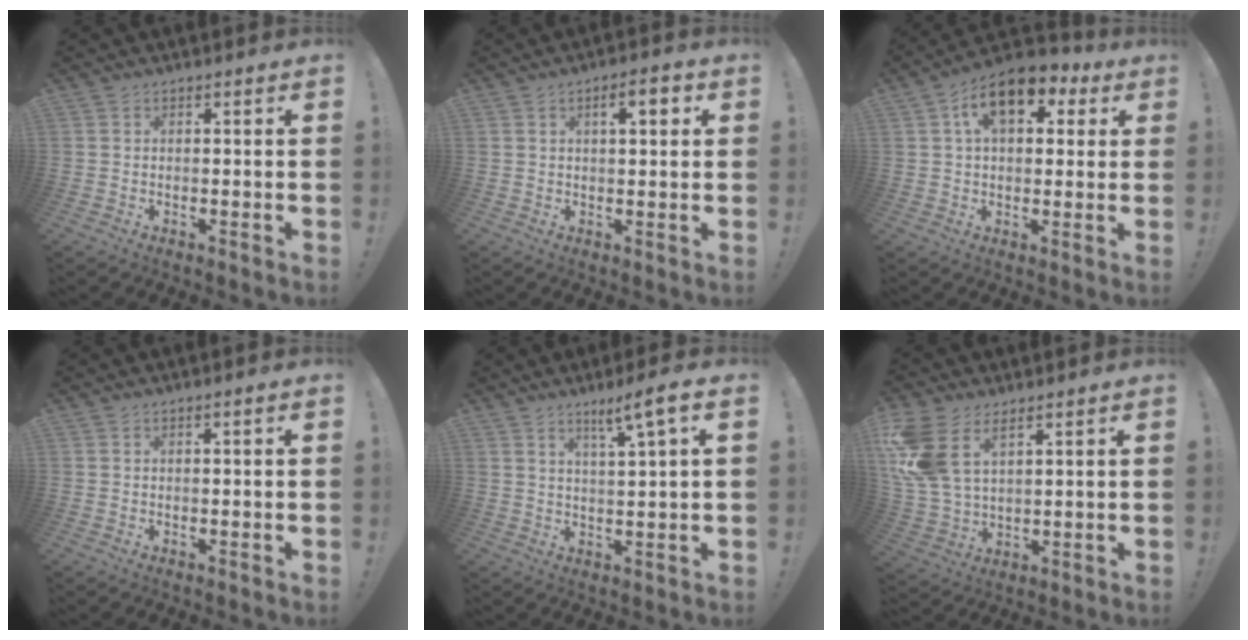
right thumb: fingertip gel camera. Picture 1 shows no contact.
{"total": 5.3, "force": [1.9, 1.6, 4.7], "torque": [-0.056, -0.007, 0.021]}
{"total": 13.4, "force": [5.8, 7.5, 9.5], "torque": [-0.142, -0.014, 0.100]}
{"total": 0.9, "force": [0.2, -0.2, 0.9], "torque": [-0.008, -0.003, 0.000]}
{"total": 7.0, "force": [3.8, -0.2, 5.9], "torque": [-0.080, -0.024, 0.052]}
{"total": 12.5, "force": [6.2, 7.2, 8.0], "torque": [-0.165, -0.028, 0.123]}